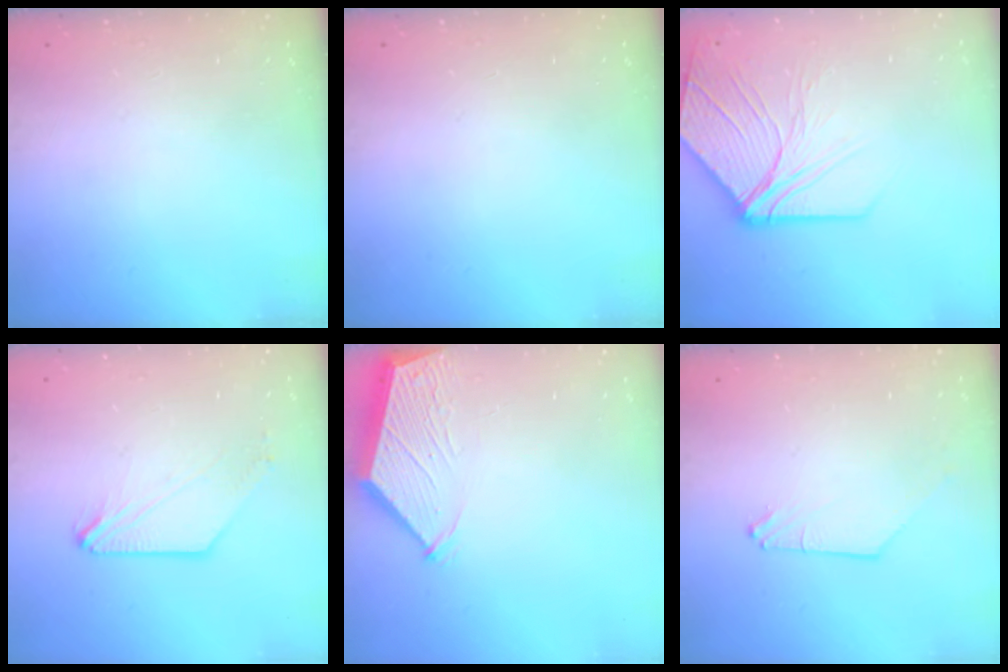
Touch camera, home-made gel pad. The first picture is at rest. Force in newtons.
{"total": 0.0}
{"total": 10.8, "press": 10.6, "slide": 1.9}
{"total": 0.0}
{"total": 2.9, "press": 2.8, "slide": 0.4}
{"total": 0.0}